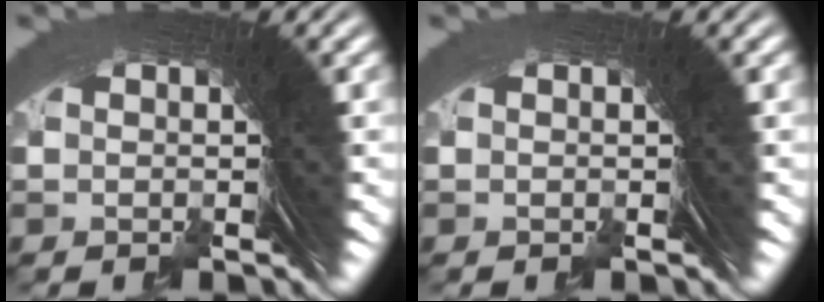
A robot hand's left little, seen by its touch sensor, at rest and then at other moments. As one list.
[{"total": 0.0}]